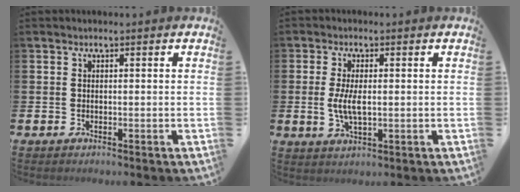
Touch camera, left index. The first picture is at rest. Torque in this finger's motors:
{"motor_torque": [1.06, 0.07, 0.23, 0.18]}